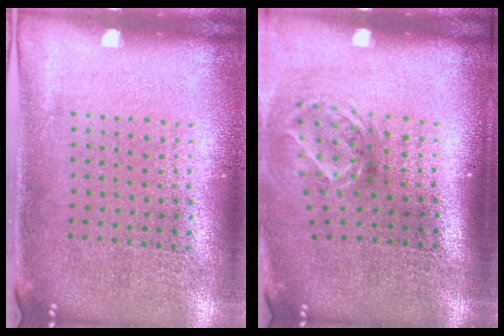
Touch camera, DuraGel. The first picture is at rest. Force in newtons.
{"total": 1.9, "press": 1.3, "slide": 1.5}